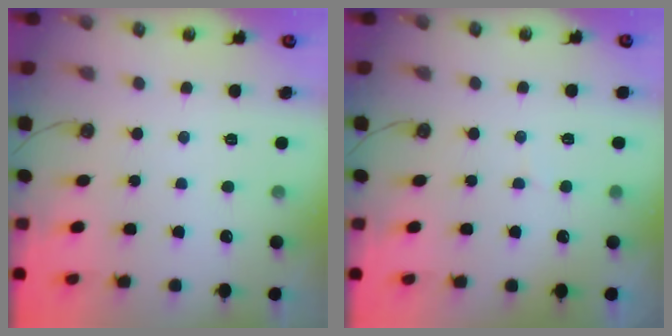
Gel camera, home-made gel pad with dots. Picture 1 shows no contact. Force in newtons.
{"total": 3.5, "press": 3.1, "slide": 1.7}